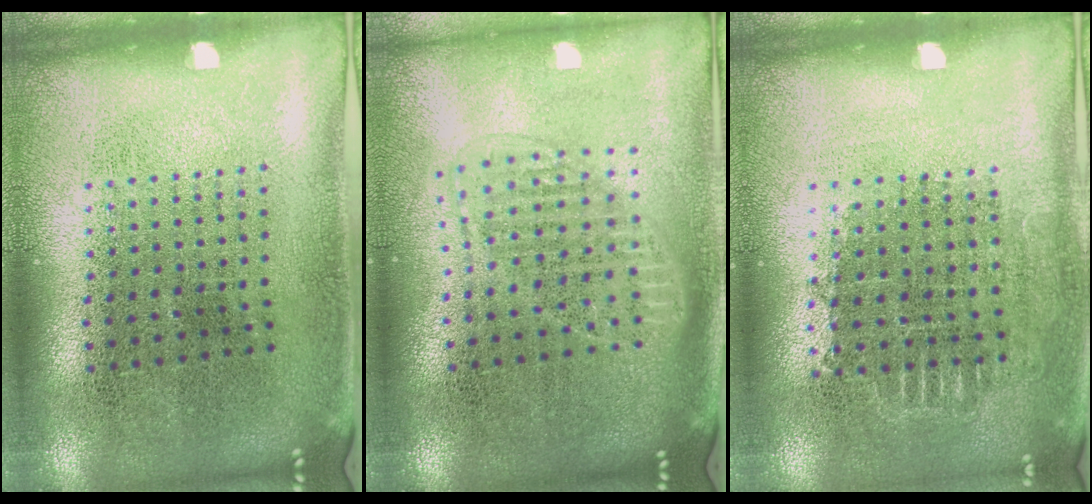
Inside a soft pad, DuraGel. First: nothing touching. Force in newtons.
{"total": 1.6, "press": 1.4, "slide": 0.8}
{"total": 0.7, "press": 0.7, "slide": 0.3}